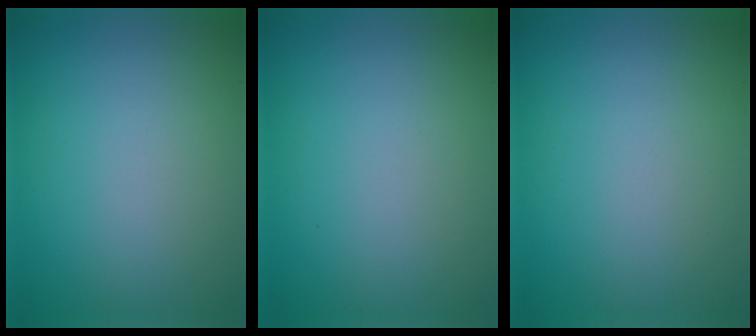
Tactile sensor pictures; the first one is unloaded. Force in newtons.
{"total": 0.0}
{"total": 0.0}